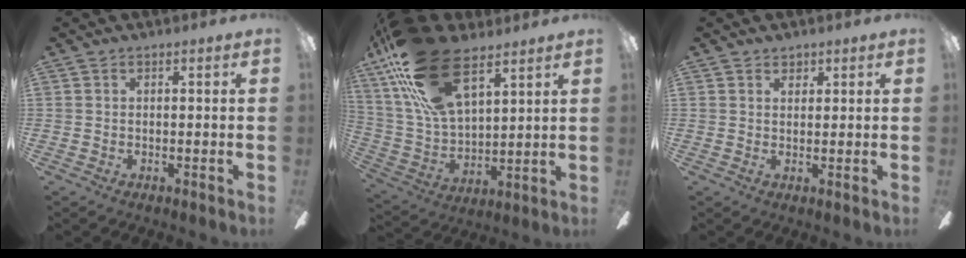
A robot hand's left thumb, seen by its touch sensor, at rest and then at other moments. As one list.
[{"total": 24.0, "force": [14.3, 11.1, 15.7], "torque": [-0.329, -0.059, 0.255]}, {"total": 1.8, "force": [1.4, 1.0, 0.4], "torque": [0.000, -0.001, 0.025]}]